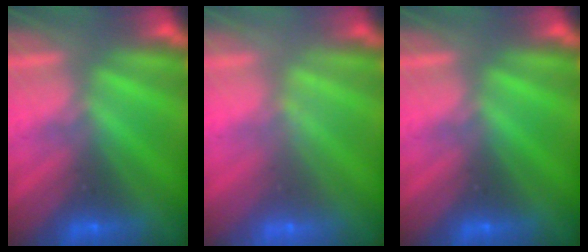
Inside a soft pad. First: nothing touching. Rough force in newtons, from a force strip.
{"total": 1.9}
{"total": 0.0}